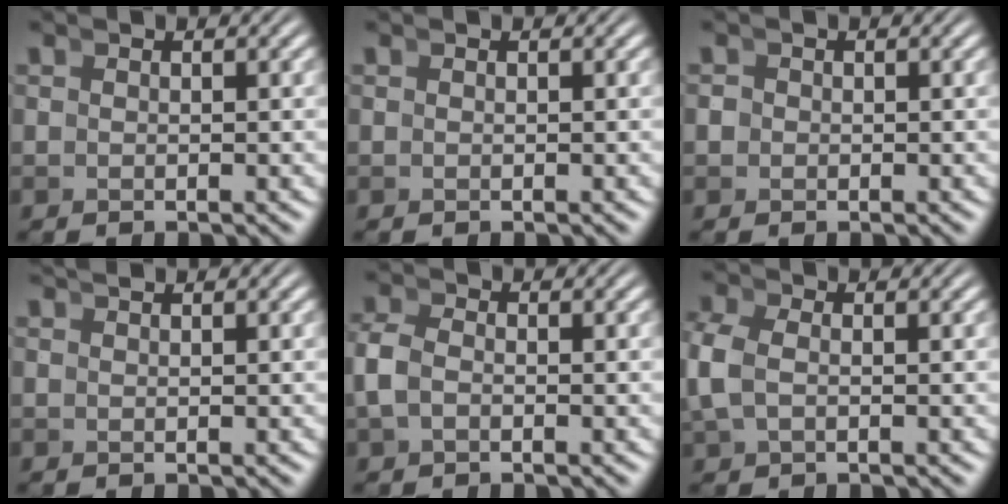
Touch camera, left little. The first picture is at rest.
{"total": 0.0}
{"total": 1.1, "force": [-0.2, 1.1, 0.3], "torque": [-0.007, -0.003, -0.004]}
{"total": 1.0, "force": [0.8, -0.6, 0.0], "torque": [0.008, 0.005, 0.017]}
{"total": 1.9, "force": [-0.3, 1.3, 1.4], "torque": [-0.042, -0.003, -0.003]}
{"total": 2.0, "force": [0.1, 1.2, 1.6], "torque": [-0.054, -0.007, 0.010]}